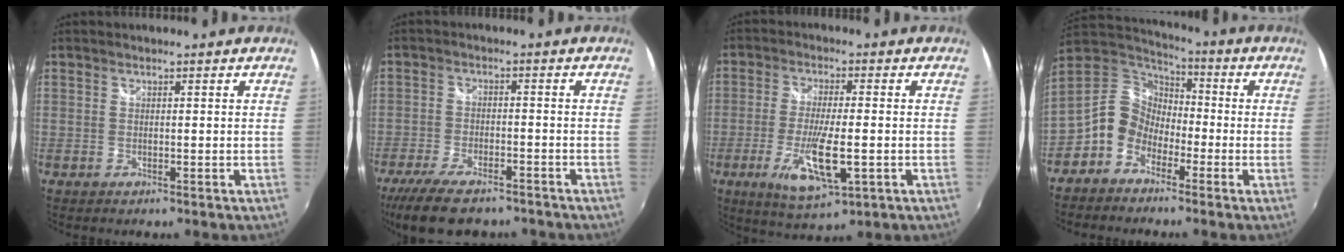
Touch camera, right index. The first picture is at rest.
{"total": 13.7, "force": [-10.6, 4.7, 7.2], "torque": [-0.161, -0.035, -0.175]}
{"total": 11.3, "force": [-3.6, 2.5, 10.4], "torque": [-0.207, -0.024, -0.062]}
{"total": 10.2, "force": [-4.8, 8.1, 3.9], "torque": [-0.087, 0.035, -0.109]}